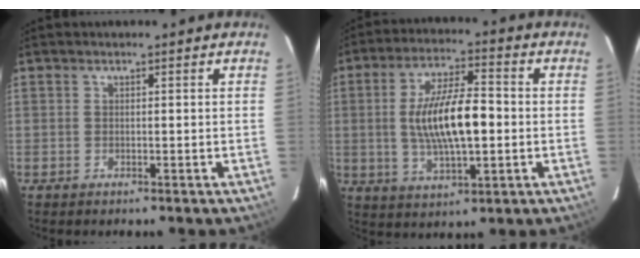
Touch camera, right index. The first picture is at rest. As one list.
[{"total": 13.5, "force": [-0.6, 4.6, 12.6], "torque": [-0.236, 0.002, -0.005]}]